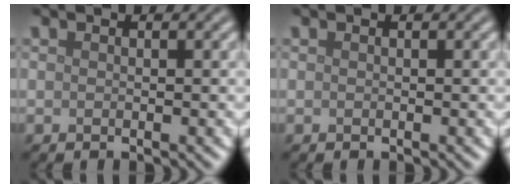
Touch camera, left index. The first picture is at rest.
{"total": 0.0}